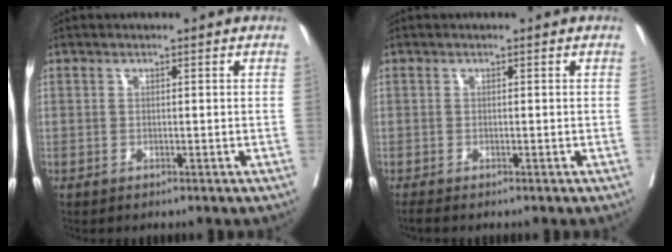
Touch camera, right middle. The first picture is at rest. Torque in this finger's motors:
{"motor_torque": [0.03, -0.03, -0.01, 0.00]}